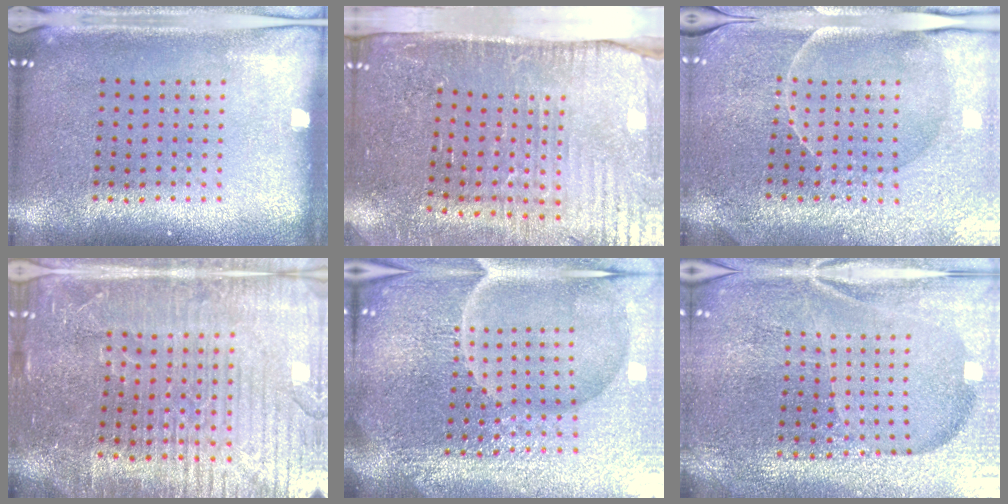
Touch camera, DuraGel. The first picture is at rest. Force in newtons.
{"total": 4.2, "press": 3.7, "slide": 2.1}
{"total": 3.7, "press": 3.6, "slide": 1.0}
{"total": 5.1, "press": 4.7, "slide": 2.0}
{"total": 7.0, "press": 6.2, "slide": 3.4}
{"total": 4.5, "press": 4.4, "slide": 1.3}